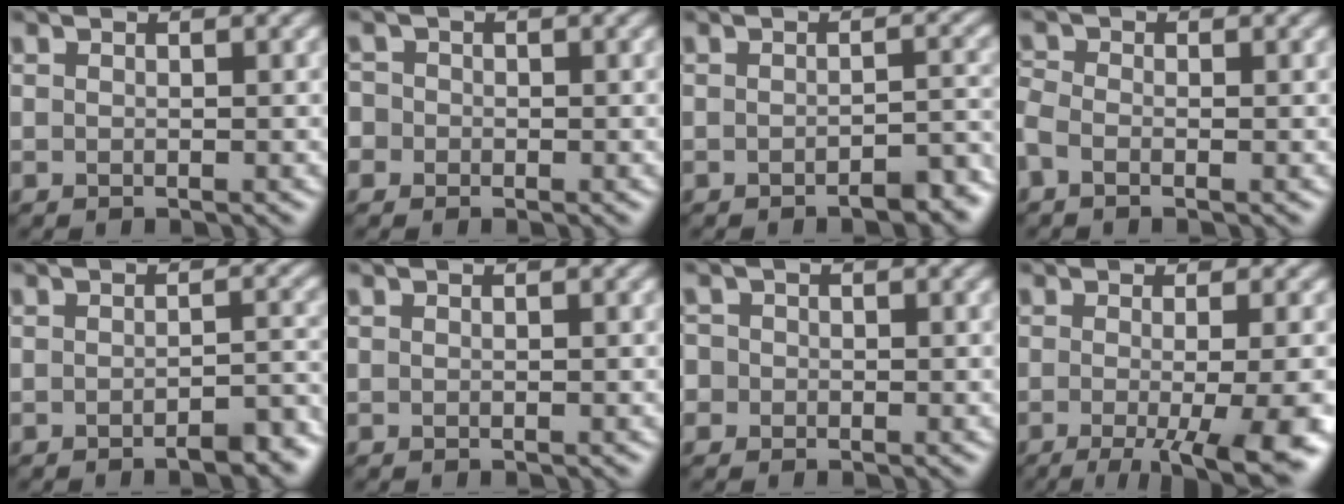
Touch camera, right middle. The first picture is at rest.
{"total": 2.4, "force": [-0.8, 2.3, 0.4], "torque": [0.007, 0.011, -0.034]}
{"total": 2.8, "force": [-2.1, 0.9, 1.6], "torque": [-0.019, 0.008, -0.027]}
{"total": 1.7, "force": [-0.9, 1.0, 1.0], "torque": [-0.030, -0.002, -0.032]}
{"total": 3.1, "force": [-2.2, 0.9, 1.9], "torque": [-0.023, 0.006, -0.030]}
{"total": 0.0}
{"total": 2.2, "force": [-0.5, 2.1, 0.4], "torque": [0.005, 0.010, -0.028]}
{"total": 10.5, "force": [-3.4, 3.2, 9.3], "torque": [-0.110, -0.019, -0.041]}